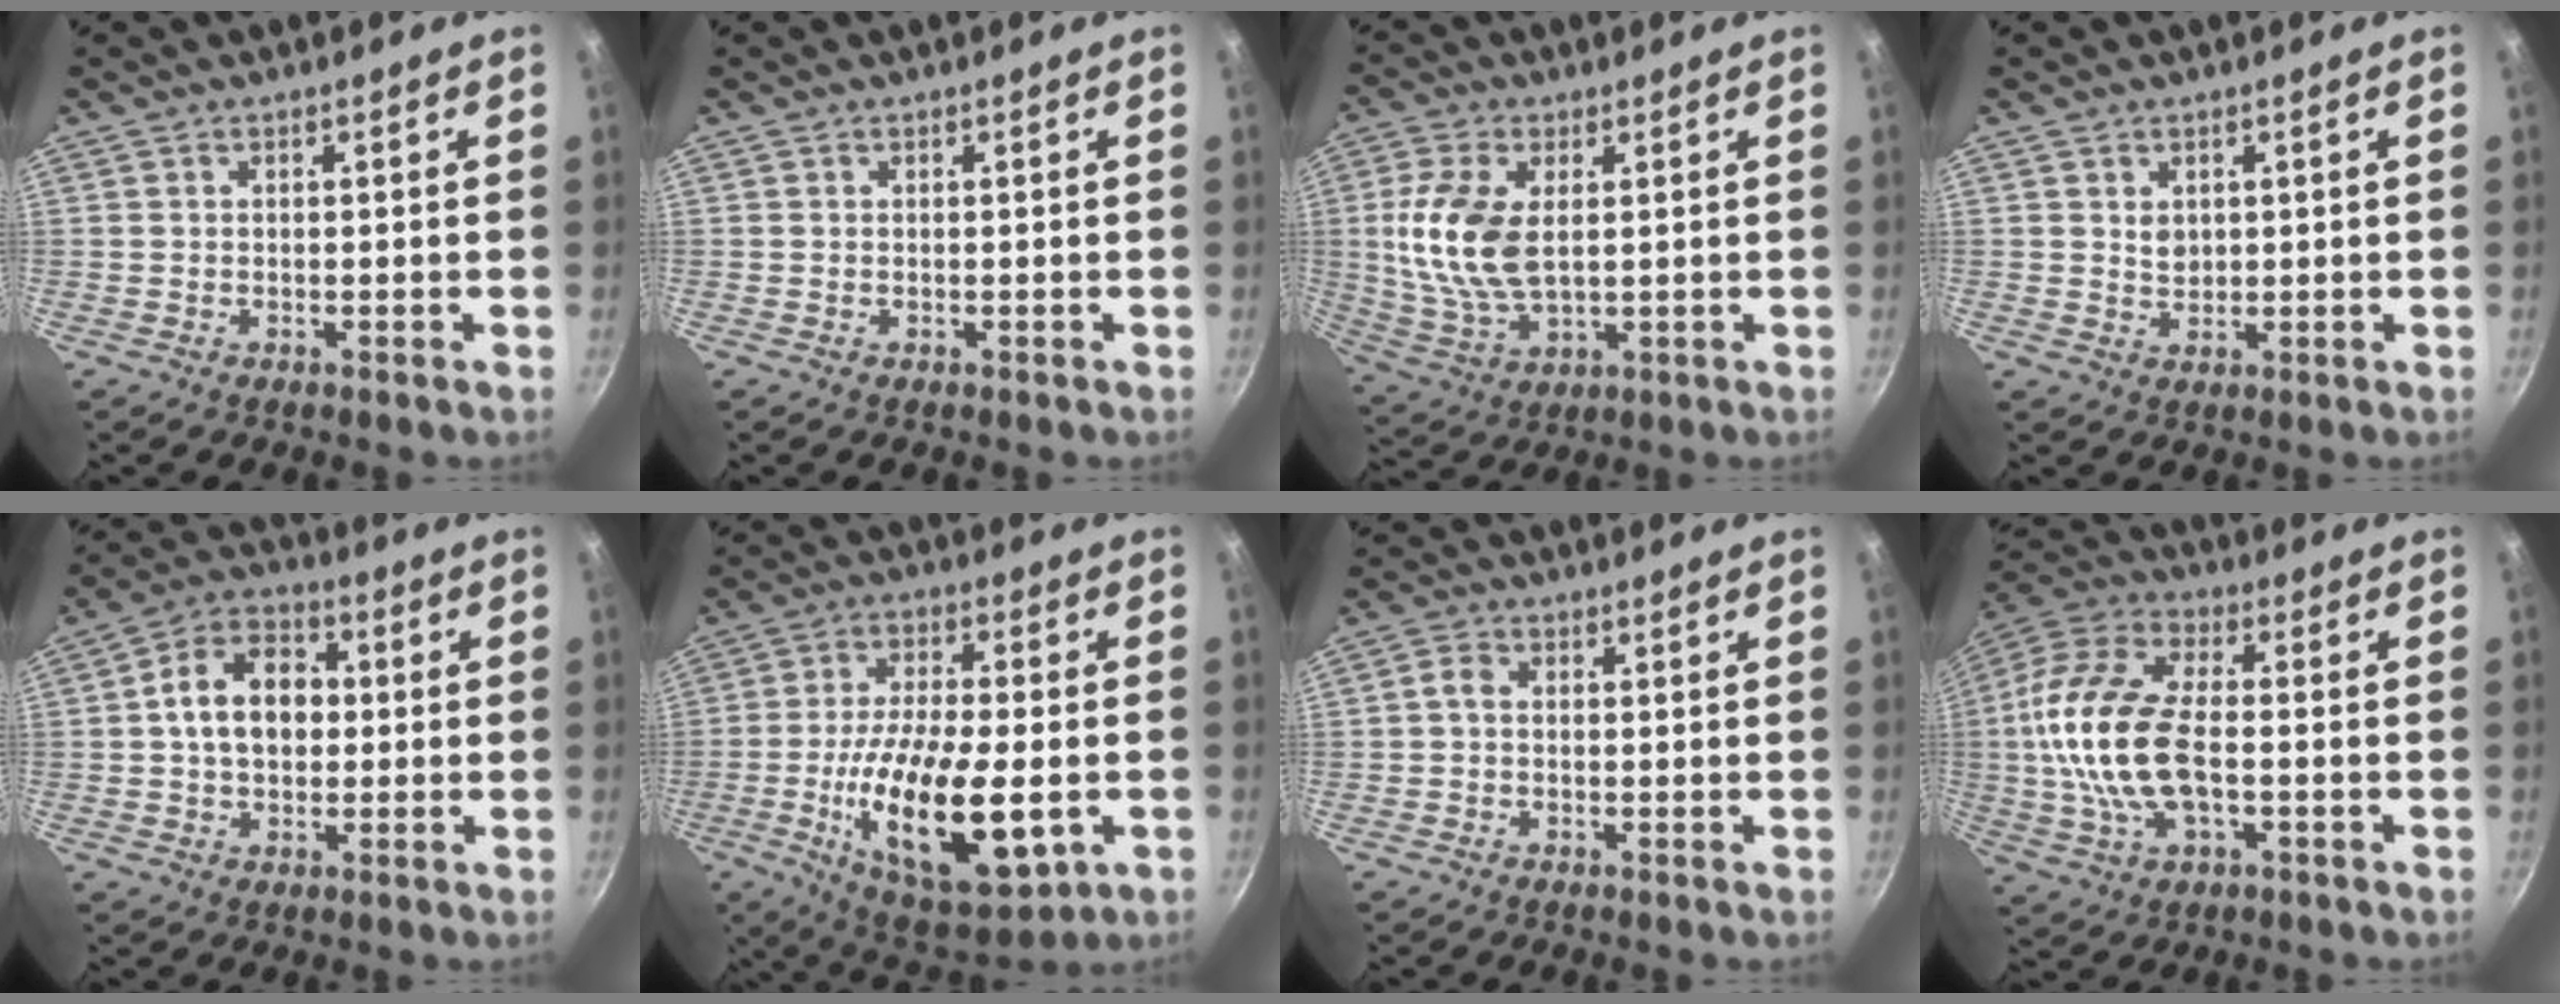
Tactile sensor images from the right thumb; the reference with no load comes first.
{"total": 0.0}
{"total": 12.9, "force": [1.8, 7.1, 10.6], "torque": [-0.211, -0.008, 0.040]}
{"total": 2.4, "force": [0.8, 1.9, 1.4], "torque": [-0.017, -0.007, 0.017]}
{"total": 11.5, "force": [0.6, 8.3, 8.0], "torque": [-0.102, 0.025, -0.003]}
{"total": 21.5, "force": [-5.8, 8.5, 18.9], "torque": [-0.298, 0.005, -0.086]}
{"total": 2.3, "force": [-0.1, 1.7, 1.5], "torque": [-0.030, 0.010, -0.006]}
{"total": 19.1, "force": [-1.6, 10.1, 16.2], "torque": [-0.326, 0.028, -0.043]}